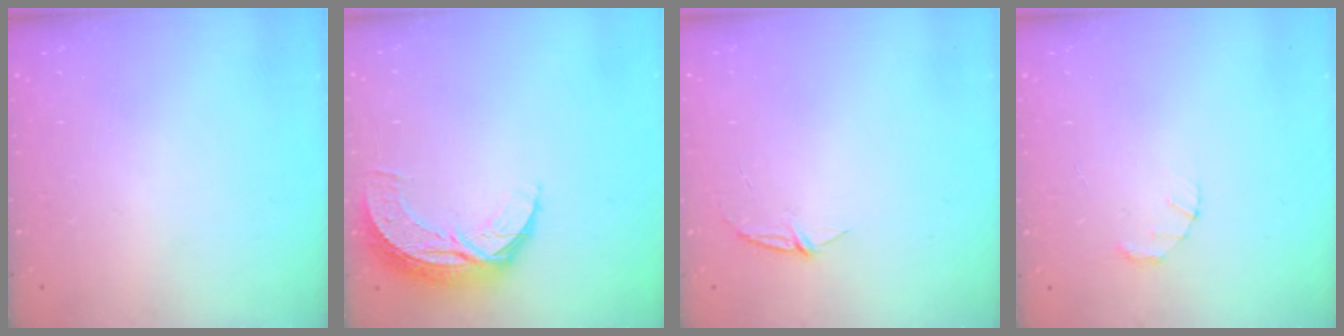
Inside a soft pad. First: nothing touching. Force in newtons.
{"total": 8.9, "press": 8.9, "slide": 0.6}
{"total": 3.9, "press": 3.9, "slide": 0.4}
{"total": 1.5, "press": 1.5, "slide": 0.3}